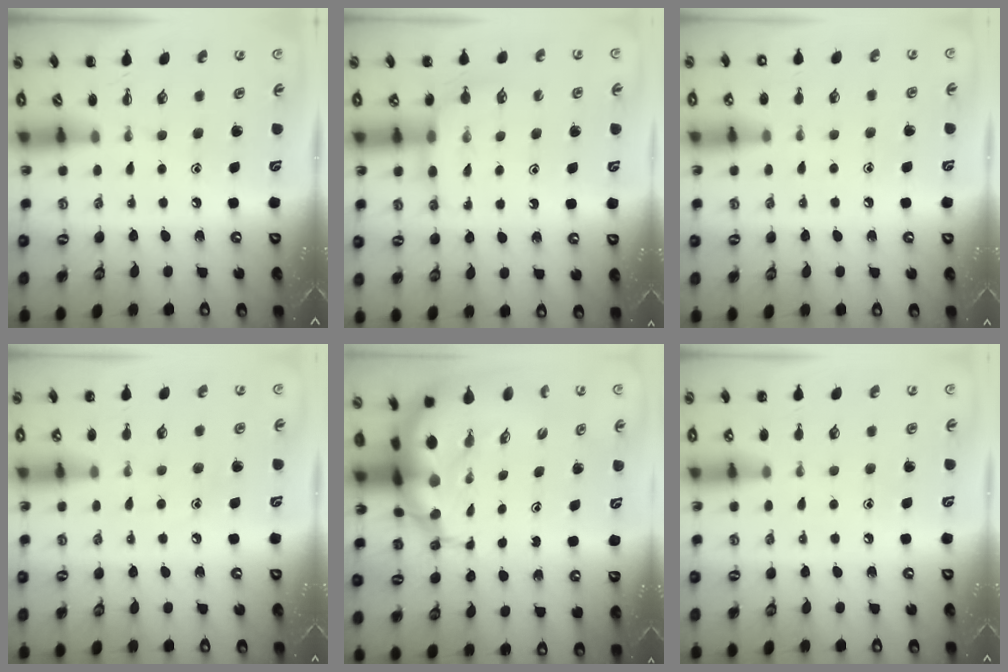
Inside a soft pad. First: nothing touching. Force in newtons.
{"total": 8.0, "press": 8.0, "slide": 0.7}
{"total": 6.9, "press": 6.6, "slide": 1.9}
{"total": 6.7, "press": 6.5, "slide": 1.7}
{"total": 10.8, "press": 10.4, "slide": 2.8}
{"total": 5.1, "press": 4.8, "slide": 1.7}